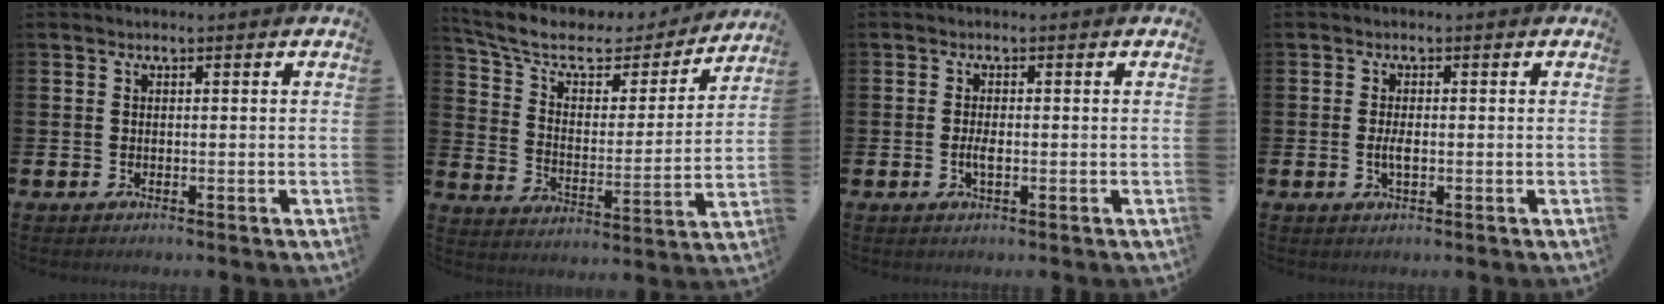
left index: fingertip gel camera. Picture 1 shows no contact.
{"total": 8.7, "force": [6.9, 3.8, 3.7], "torque": [-0.106, -0.042, 0.113]}
{"total": 1.8, "force": [-0.3, 0.6, 1.7], "torque": [-0.031, 0.000, -0.006]}
{"total": 2.0, "force": [-0.2, 0.7, 1.8], "torque": [-0.034, 0.001, -0.004]}